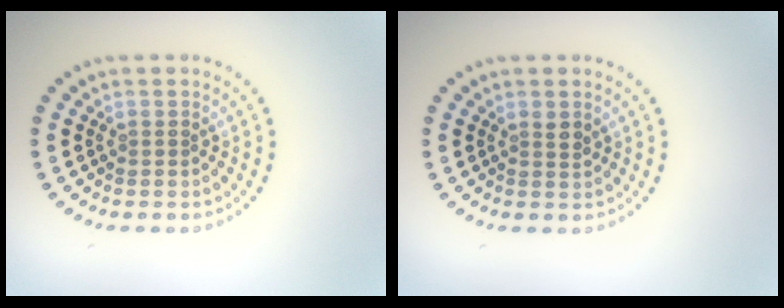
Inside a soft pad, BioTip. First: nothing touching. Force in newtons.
{"total": 0.9, "press": 0.8, "slide": 0.4}